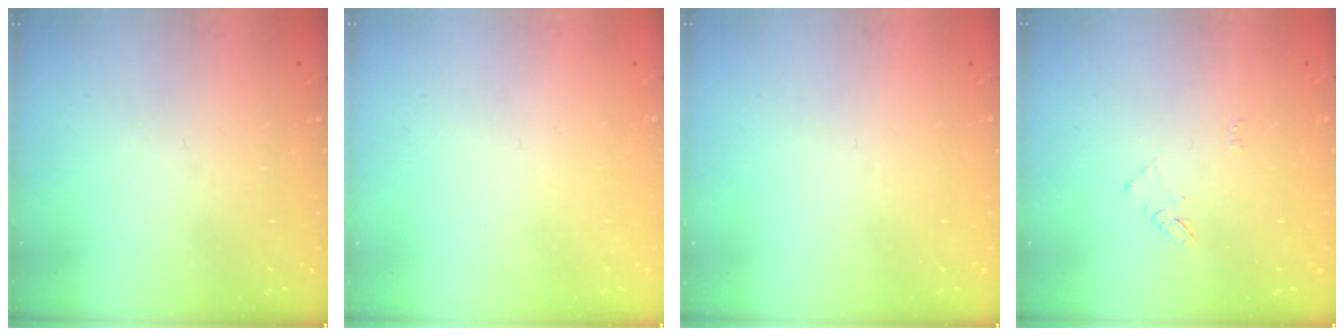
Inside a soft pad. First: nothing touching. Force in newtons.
{"total": 1.6, "press": 1.6, "slide": 0.1}
{"total": 0.0}
{"total": 4.3, "press": 4.3, "slide": 0.5}